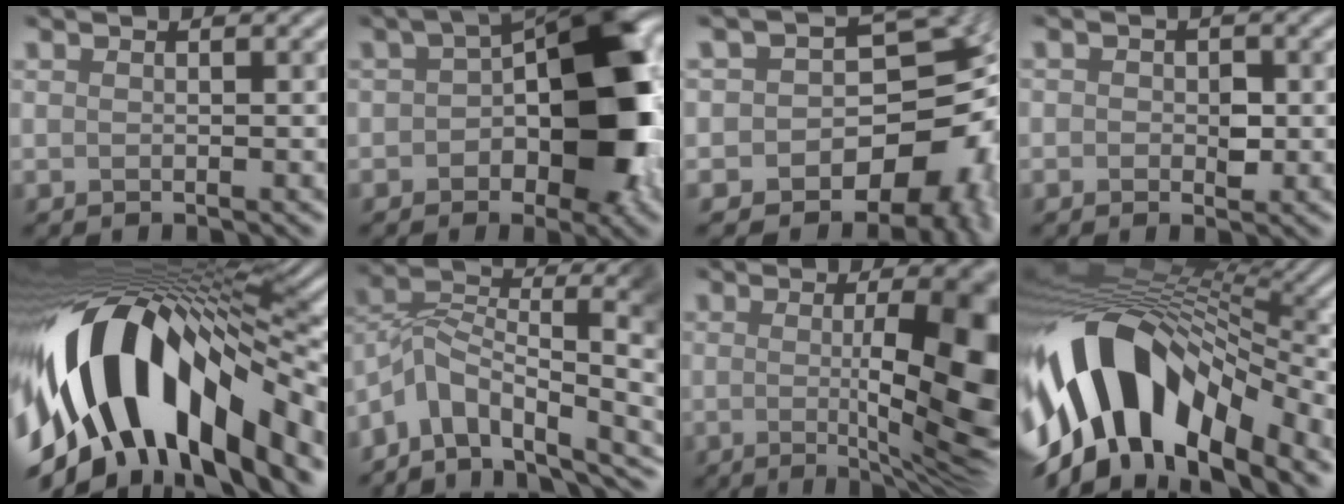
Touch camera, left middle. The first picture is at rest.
{"total": 10.1, "force": [-1.3, 5.0, 8.7], "torque": [-0.112, 0.018, -0.017]}
{"total": 12.7, "force": [-4.3, 9.4, 7.4], "torque": [-0.065, 0.001, -0.052]}
{"total": 0.7, "force": [-0.6, 0.3, 0.2], "torque": [-0.016, -0.005, 0.006]}
{"total": 15.6, "force": [-3.7, 7.9, 12.9], "torque": [-0.245, 0.000, -0.047]}
{"total": 11.3, "force": [-4.8, 6.0, 8.4], "torque": [-0.165, 0.006, -0.049]}
{"total": 11.9, "force": [-0.6, 3.0, 11.5], "torque": [-0.137, -0.012, 0.012]}
{"total": 13.8, "force": [-3.8, 7.6, 10.9], "torque": [-0.206, 0.015, -0.053]}